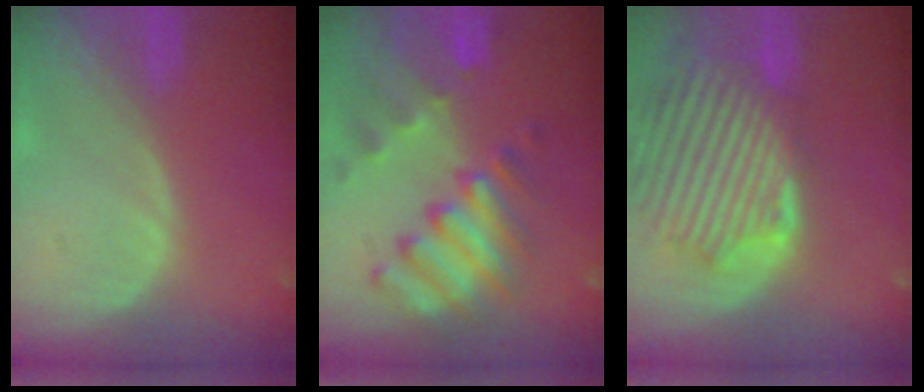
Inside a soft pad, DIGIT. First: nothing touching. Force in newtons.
{"total": 10.2, "press": 8.9, "slide": 5.0}
{"total": 13.2, "press": 11.5, "slide": 6.4}